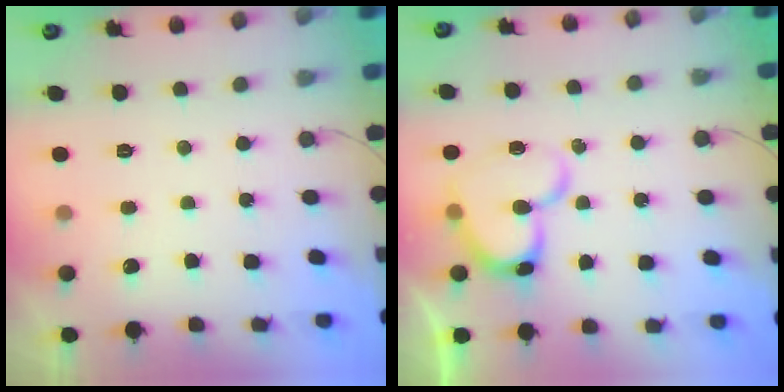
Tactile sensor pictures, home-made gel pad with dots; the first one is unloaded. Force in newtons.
{"total": 14.0, "press": 13.9, "slide": 1.2}